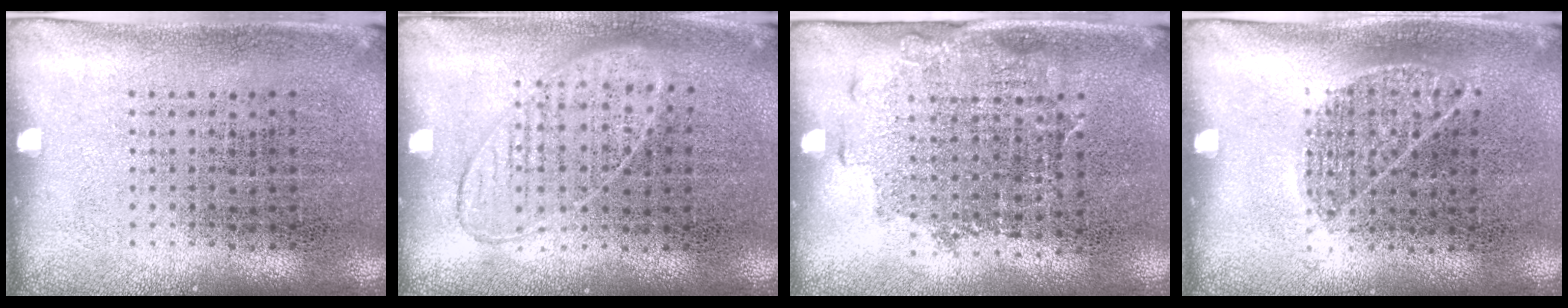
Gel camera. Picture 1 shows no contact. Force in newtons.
{"total": 0.9, "press": 0.9, "slide": 0.4}
{"total": 1.3, "press": 1.1, "slide": 0.8}
{"total": 0.9, "press": 0.5, "slide": 0.7}